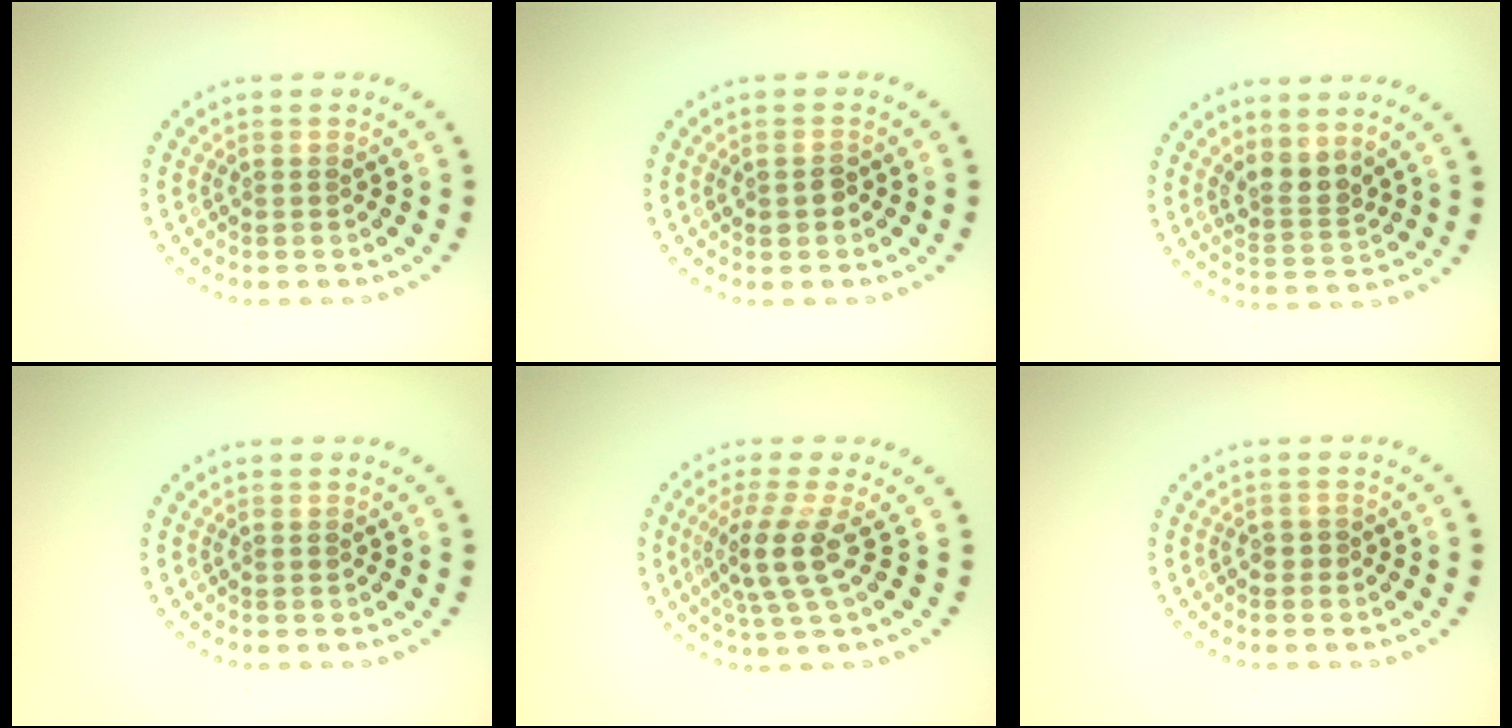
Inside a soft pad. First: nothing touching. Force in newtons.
{"total": 1.2, "press": 1.2, "slide": 0.1}
{"total": 2.6, "press": 1.8, "slide": 1.9}
{"total": 0.0}
{"total": 3.6, "press": 2.6, "slide": 2.5}
{"total": 0.5, "press": 0.4, "slide": 0.4}